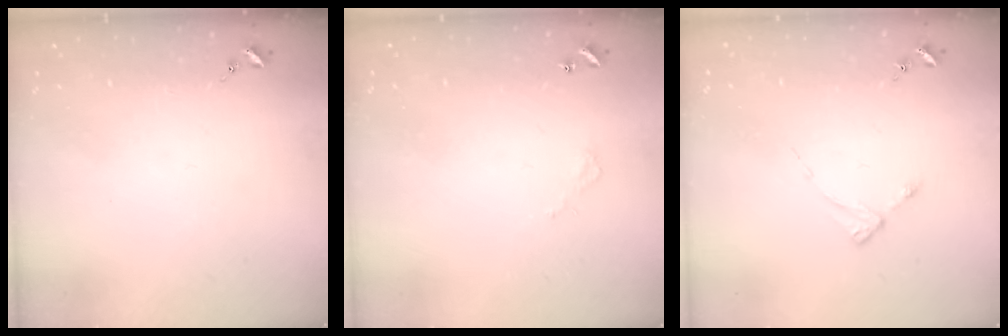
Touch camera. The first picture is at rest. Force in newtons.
{"total": 2.8, "press": 2.8, "slide": 0.2}
{"total": 2.6, "press": 2.6, "slide": 0.3}